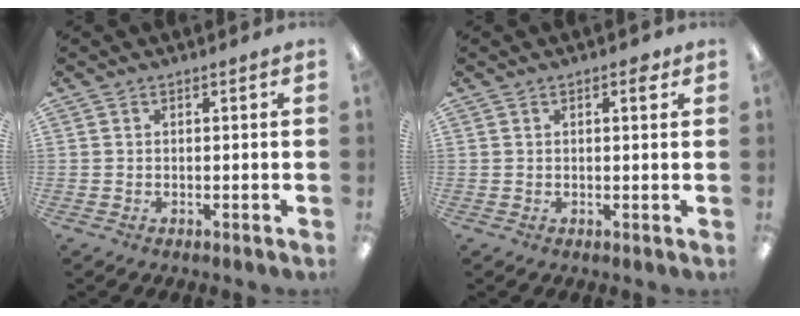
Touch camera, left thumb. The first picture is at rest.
{"total": 2.4, "force": [1.2, 0.8, 1.9], "torque": [-0.024, -0.002, 0.016]}